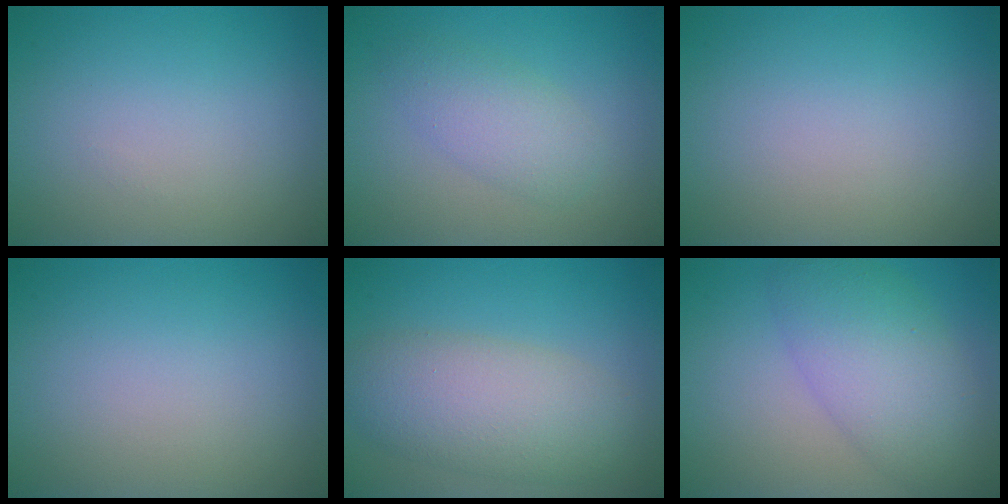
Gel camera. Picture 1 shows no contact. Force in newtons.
{"total": 3.0, "press": 3.0, "slide": 0.1}
{"total": 0.0}
{"total": 0.0}
{"total": 6.3, "press": 6.3, "slide": 0.5}
{"total": 6.4, "press": 6.4, "slide": 0.2}